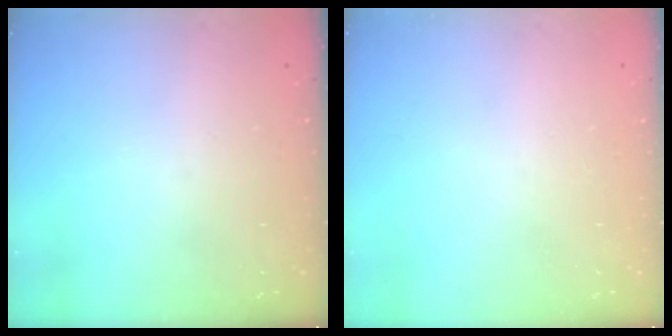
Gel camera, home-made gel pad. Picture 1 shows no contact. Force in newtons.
{"total": 0.0}